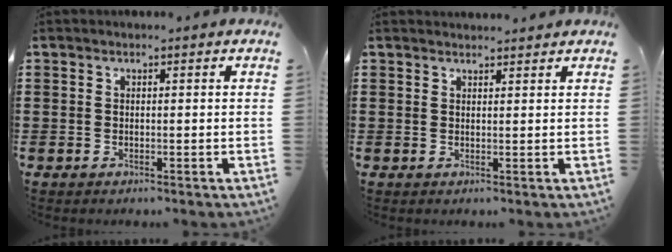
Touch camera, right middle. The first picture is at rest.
{"total": 1.4, "force": [1.4, 0.0, 0.0], "torque": [-0.004, -0.001, 0.027]}